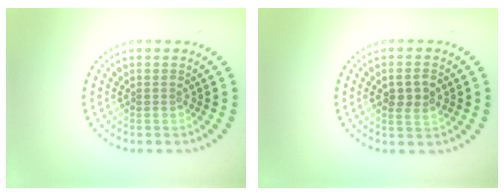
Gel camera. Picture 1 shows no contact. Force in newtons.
{"total": 2.4, "press": 2.4, "slide": 0.4}